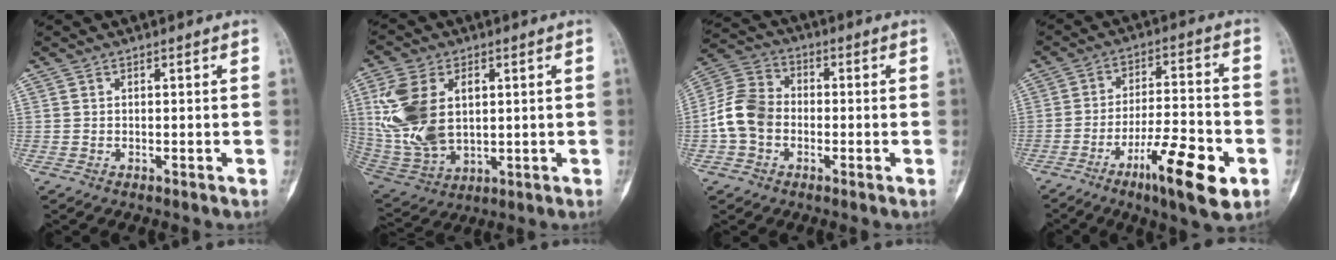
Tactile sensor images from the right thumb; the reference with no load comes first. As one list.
[{"total": 16.3, "force": [2.8, 10.4, 12.2], "torque": [-0.248, -0.007, 0.066]}, {"total": 9.6, "force": [-1.7, 7.5, 5.8], "torque": [-0.107, 0.031, -0.047]}, {"total": 14.7, "force": [-6.6, 3.6, 12.6], "torque": [-0.201, 0.030, -0.104]}]